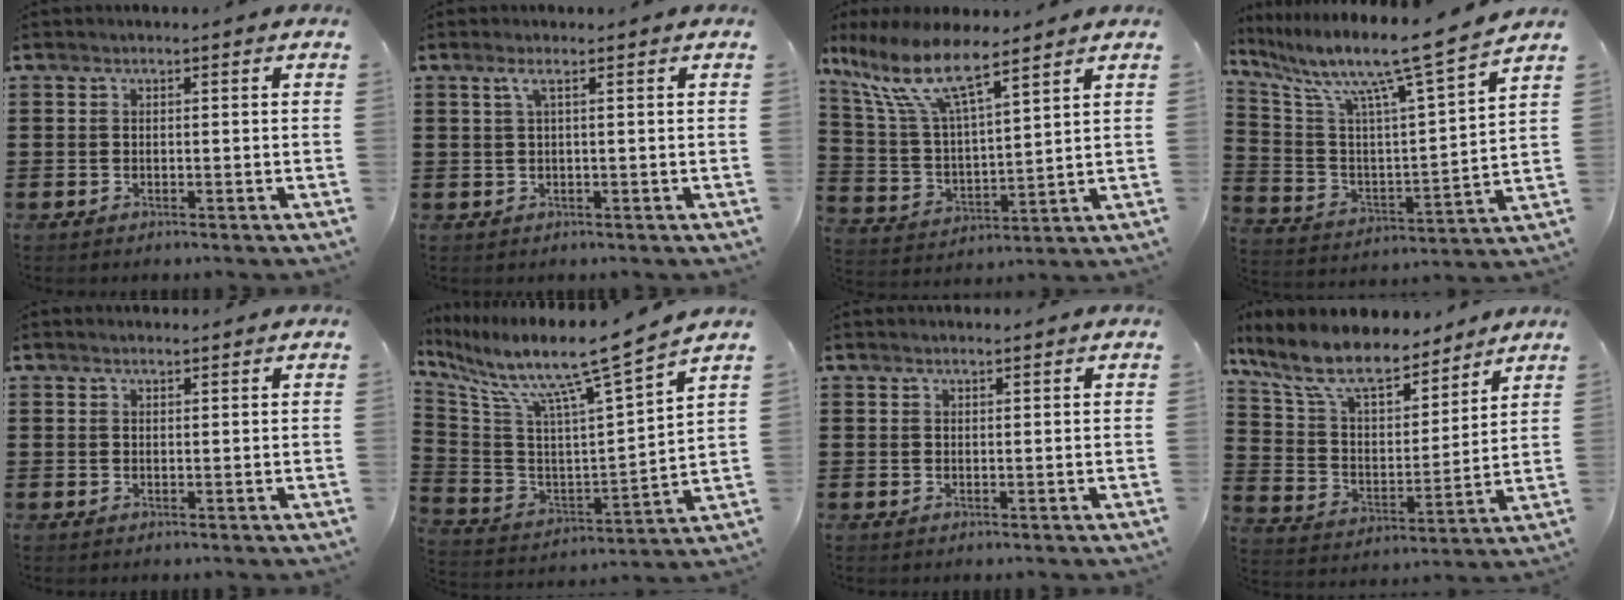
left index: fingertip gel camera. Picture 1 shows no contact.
{"total": 1.6, "force": [0.5, -0.1, 1.5], "torque": [-0.031, -0.001, 0.009]}
{"total": 11.0, "force": [8.0, 2.4, 7.1], "torque": [-0.173, -0.033, 0.137]}
{"total": 11.3, "force": [9.0, -0.1, 6.8], "torque": [-0.152, -0.072, 0.135]}
{"total": 0.9, "force": [0.8, 0.1, 0.3], "torque": [-0.006, 0.001, 0.016]}
{"total": 11.0, "force": [8.6, -0.4, 6.7], "torque": [-0.152, -0.072, 0.132]}
{"total": 0.8, "force": [0.8, 0.0, 0.3], "torque": [-0.007, -0.001, 0.016]}
{"total": 11.3, "force": [9.6, 2.7, 5.3], "torque": [-0.146, -0.053, 0.167]}